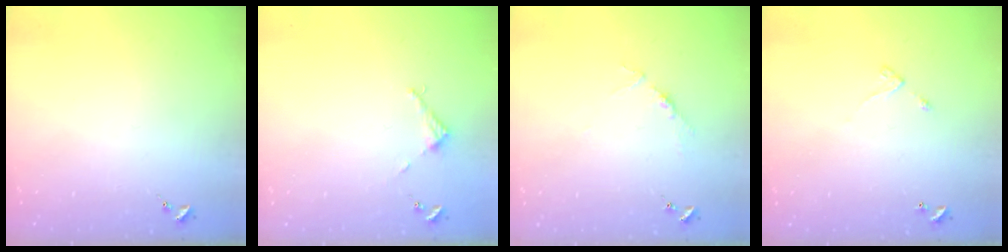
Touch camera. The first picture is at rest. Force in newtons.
{"total": 2.7, "press": 2.7, "slide": 0.2}
{"total": 3.5, "press": 3.5, "slide": 0.5}
{"total": 4.2, "press": 4.2, "slide": 0.5}